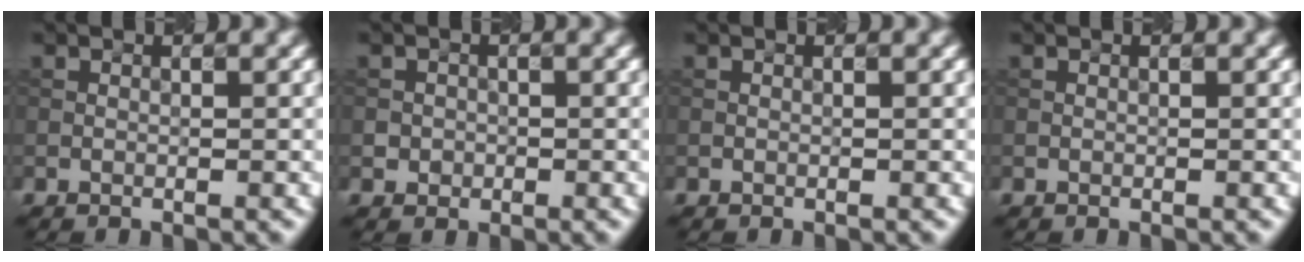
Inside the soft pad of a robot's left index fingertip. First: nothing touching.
{"total": 1.1, "force": [-0.2, 1.1, 0.2], "torque": [0.007, 0.000, -0.006]}
{"total": 0.0}
{"total": 0.0}